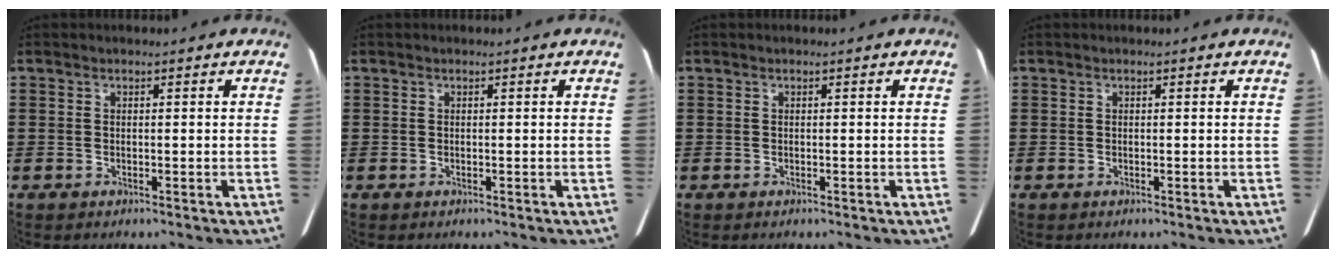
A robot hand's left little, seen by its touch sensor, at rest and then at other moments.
{"total": 0.0}
{"total": 0.0}
{"total": 0.0}